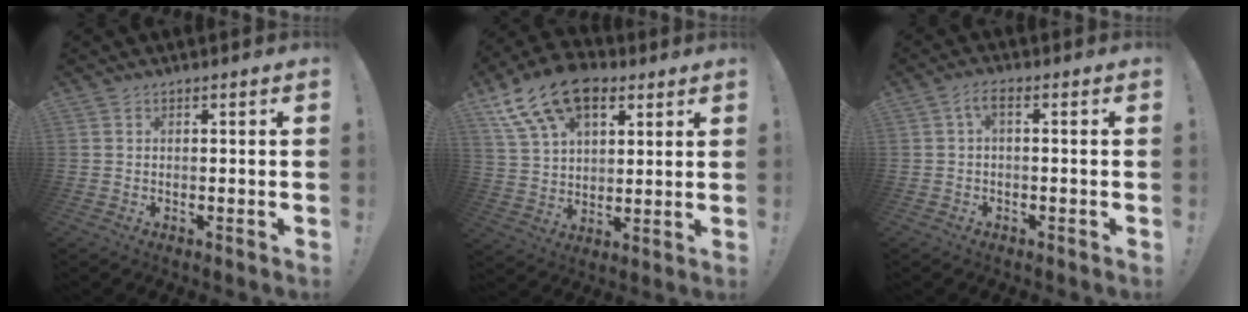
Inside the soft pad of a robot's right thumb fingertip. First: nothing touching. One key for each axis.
{"total": 17.9, "fx": 9.6, "fy": 11.1, "fz": 10.2, "tx": -0.180, "ty": -0.050, "tz": 0.178}
{"total": 2.9, "fx": -0.2, "fy": 0.7, "fz": 2.8, "tx": -0.058, "ty": -0.002, "tz": -0.005}